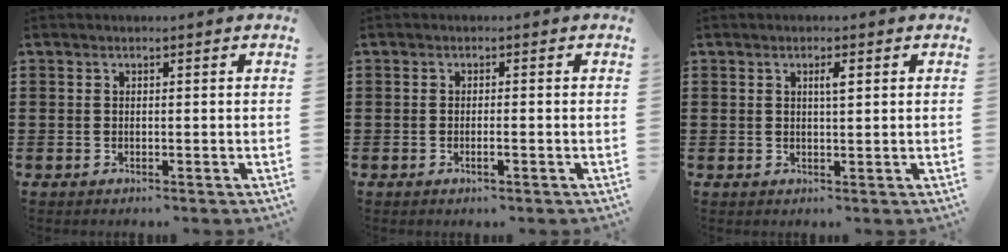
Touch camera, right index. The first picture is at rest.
{"total": 1.1, "force": [-0.5, 0.2, 1.0], "torque": [-0.018, -0.002, -0.008]}
{"total": 1.9, "force": [0.6, 0.4, 1.7], "torque": [-0.033, 0.004, 0.008]}